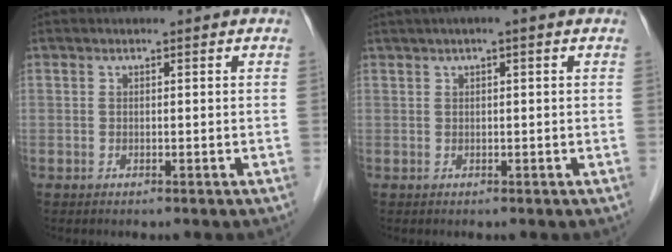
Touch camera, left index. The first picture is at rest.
{"total": 2.8, "force": [1.5, 0.1, 2.3], "torque": [-0.043, 0.016, 0.025]}